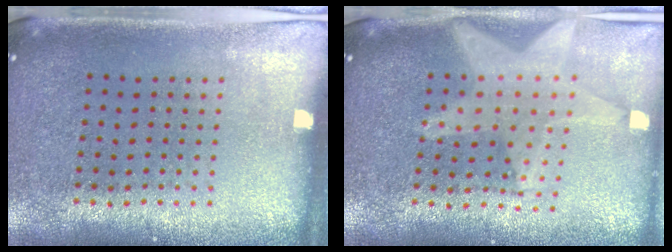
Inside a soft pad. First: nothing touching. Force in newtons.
{"total": 2.3, "press": 1.9, "slide": 1.3}